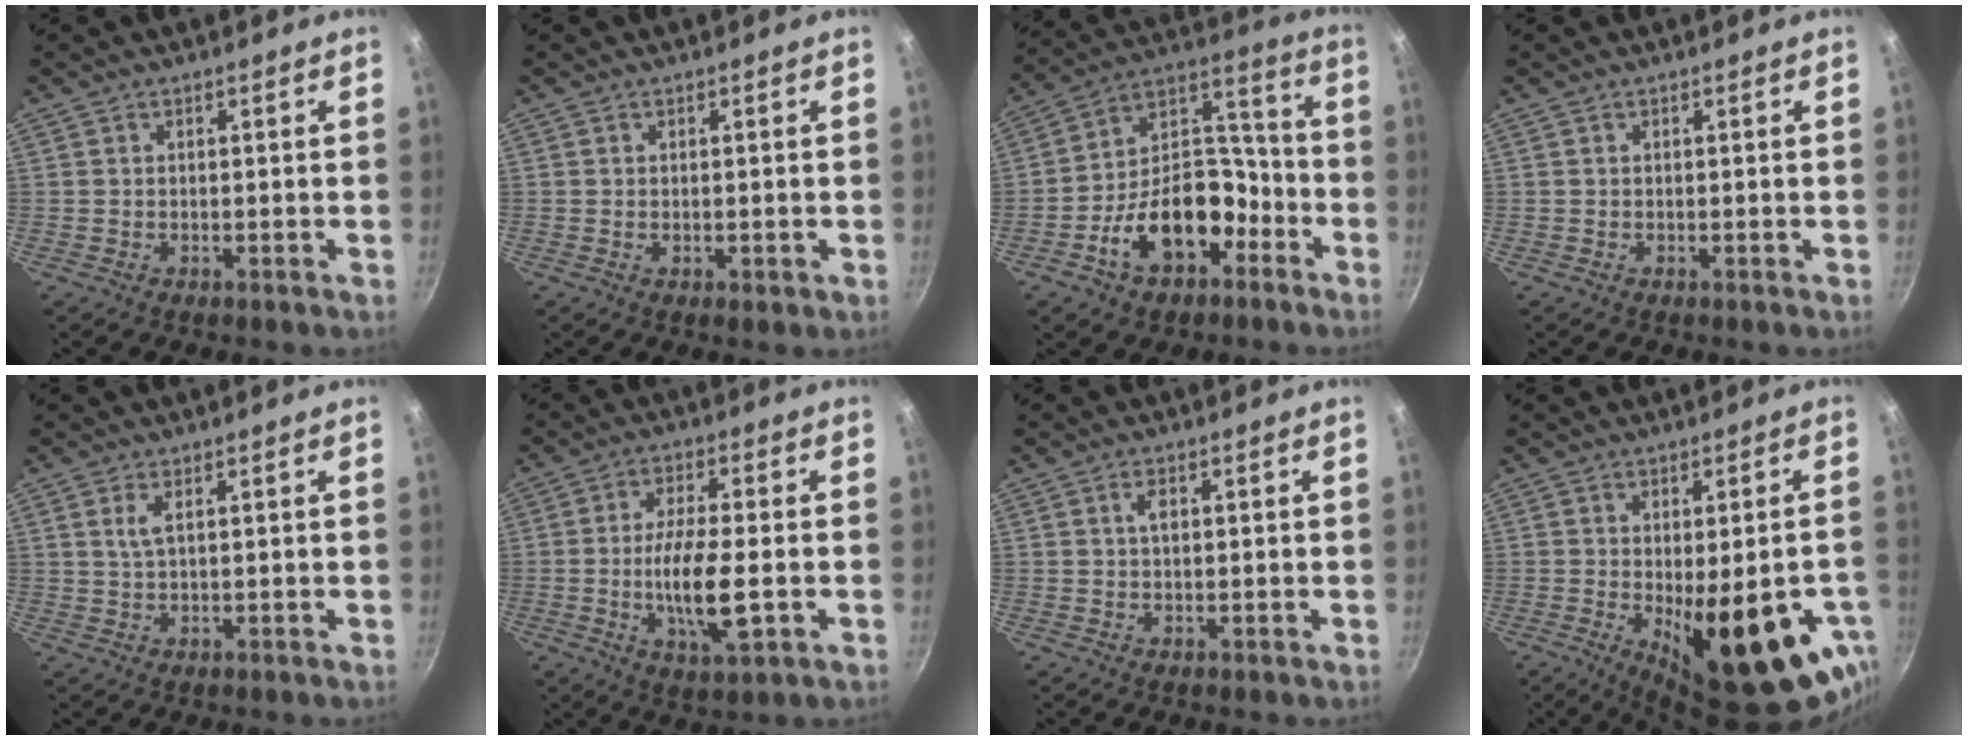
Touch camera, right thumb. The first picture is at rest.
{"total": 1.4, "force": [-0.2, 0.6, 1.2], "torque": [-0.016, -0.003, -0.004]}
{"total": 18.2, "force": [-8.0, 11.6, 11.5], "torque": [-0.147, 0.085, -0.133]}
{"total": 0.0}
{"total": 2.5, "force": [0.9, 0.7, 2.2], "torque": [-0.047, -0.004, 0.021]}
{"total": 11.8, "force": [-2.4, 3.5, 11.0], "torque": [-0.203, 0.003, -0.044]}
{"total": 2.0, "force": [0.4, 1.1, 1.7], "torque": [-0.027, 0.003, 0.006]}
{"total": 20.0, "force": [-5.8, 7.5, 17.6], "torque": [-0.203, -0.018, -0.056]}